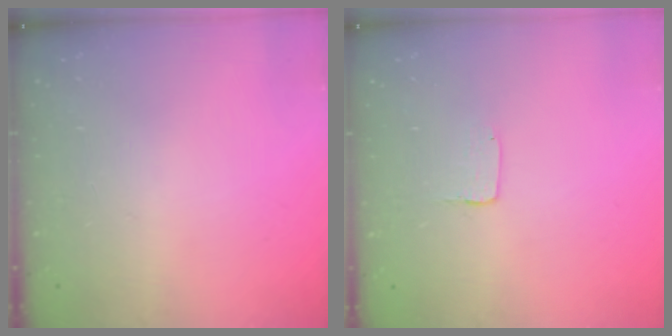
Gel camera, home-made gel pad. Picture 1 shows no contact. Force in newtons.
{"total": 1.3, "press": 1.2, "slide": 0.1}